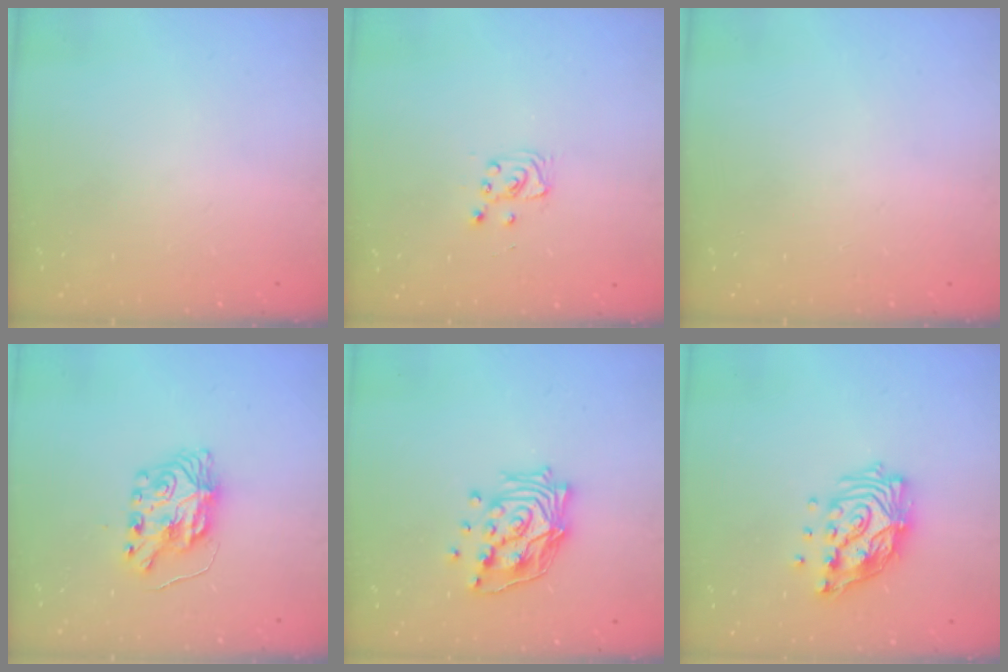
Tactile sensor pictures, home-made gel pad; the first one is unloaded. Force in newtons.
{"total": 4.4, "press": 4.4, "slide": 0.5}
{"total": 0.0}
{"total": 8.2, "press": 8.2, "slide": 0.5}
{"total": 15.1, "press": 14.9, "slide": 1.9}
{"total": 13.6, "press": 13.5, "slide": 1.5}